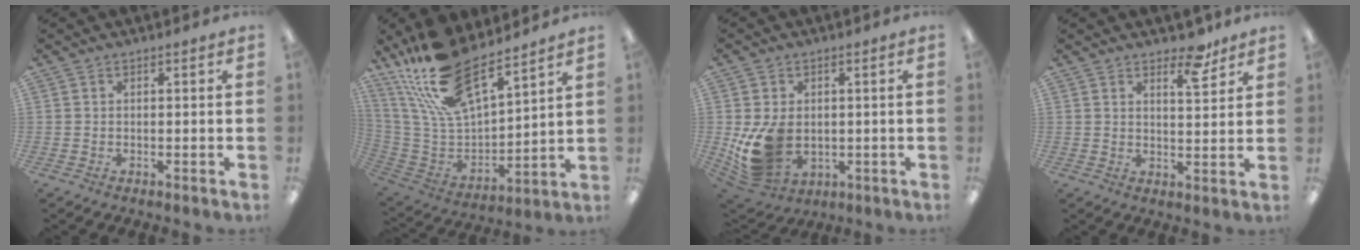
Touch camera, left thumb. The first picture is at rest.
{"total": 21.5, "force": [16.6, 7.7, 11.2], "torque": [-0.242, -0.102, 0.298]}
{"total": 12.0, "force": [-1.0, 9.2, 7.7], "torque": [-0.160, -0.005, -0.014]}
{"total": 7.2, "force": [5.4, 2.7, 4.0], "torque": [-0.036, -0.035, 0.086]}